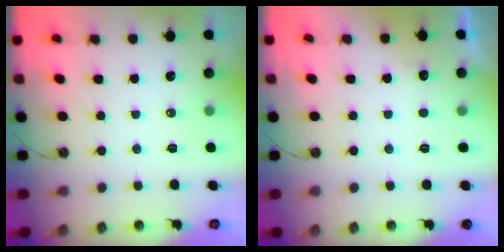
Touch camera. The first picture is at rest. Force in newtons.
{"total": 1.2, "press": 0.9, "slide": 0.8}